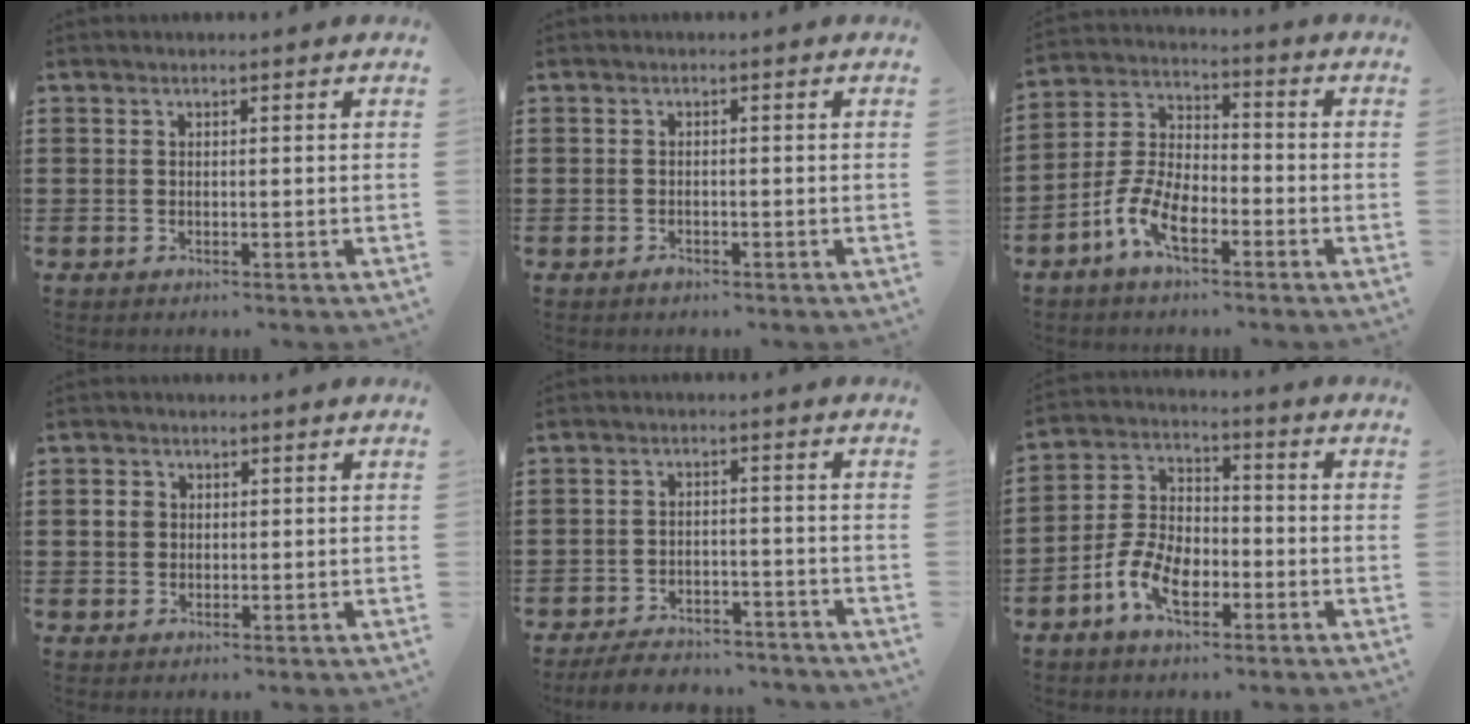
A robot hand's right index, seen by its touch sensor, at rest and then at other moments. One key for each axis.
{"total": 0.9, "fx": -0.8, "fy": 0.3, "fz": 0.4, "tx": -0.011, "ty": -0.005, "tz": -0.014}
{"total": 7.9, "fx": -4.3, "fy": 3.5, "fz": 5.6, "tx": -0.143, "ty": -0.002, "tz": -0.088}
{"total": 1.9, "fx": 0.3, "fy": 1.6, "fz": 0.9, "tx": -0.024, "ty": 0.008, "tz": 0.005}
{"total": 4.4, "fx": -4.2, "fy": 0.7, "fz": 0.8, "tx": -0.022, "ty": 0.003, "tz": -0.086}
{"total": 8.3, "fx": -3.7, "fy": 4.6, "fz": 5.7, "tx": -0.139, "ty": 0.004, "tz": -0.074}